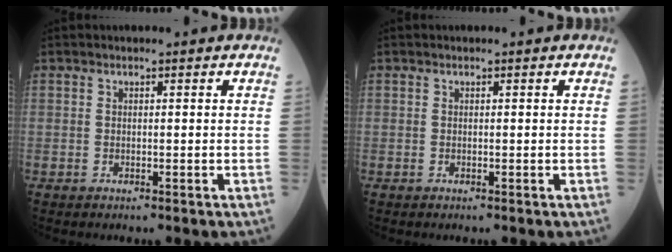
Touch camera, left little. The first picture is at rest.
{"total": 0.0}